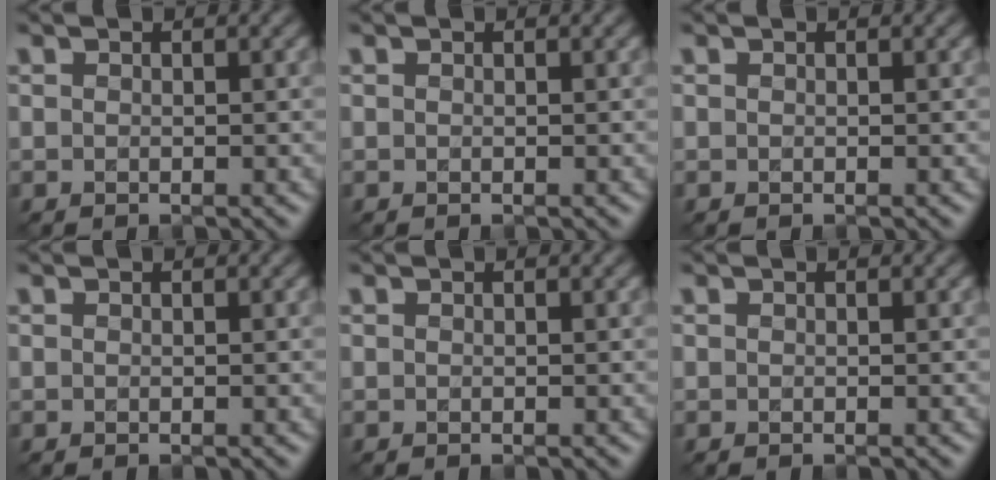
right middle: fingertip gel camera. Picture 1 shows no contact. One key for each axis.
{"total": 0.0}
{"total": 0.0}
{"total": 0.0}
{"total": 0.0}
{"total": 0.0}